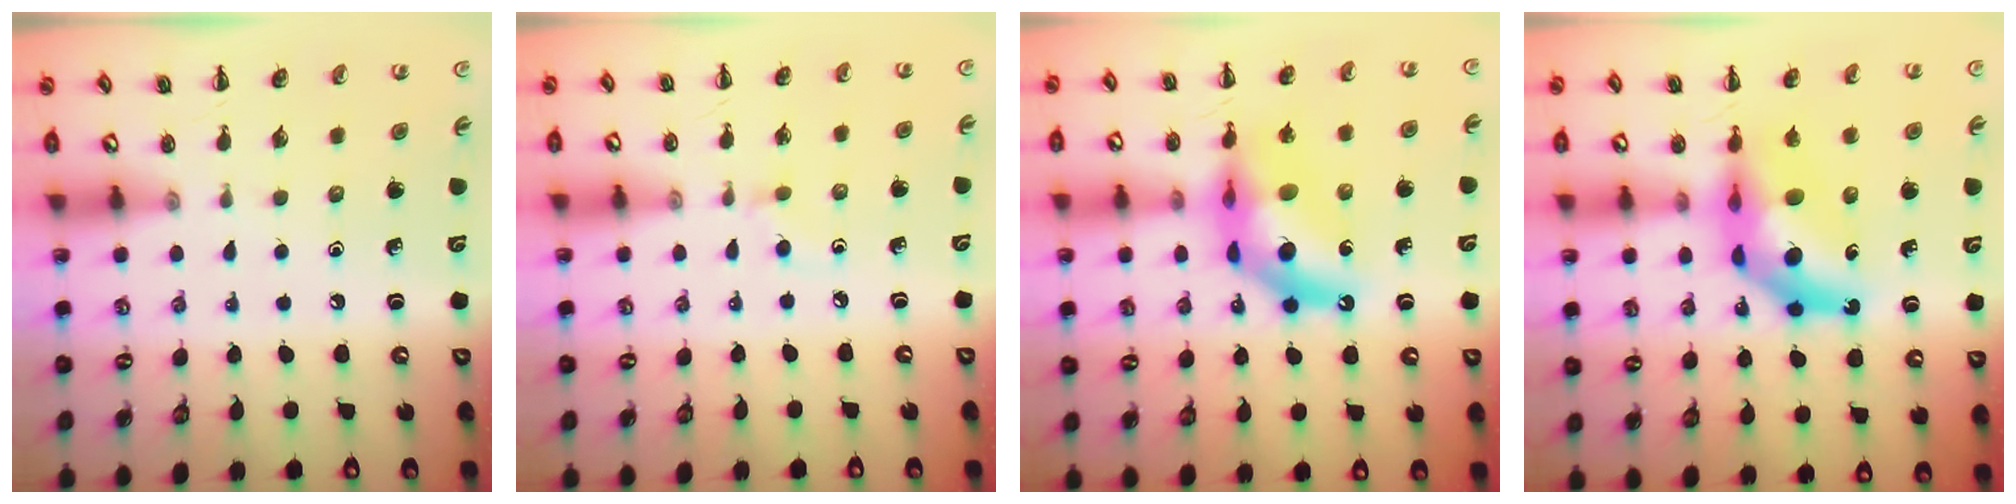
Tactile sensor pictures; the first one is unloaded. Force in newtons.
{"total": 4.1, "press": 3.8, "slide": 1.6}
{"total": 14.5, "press": 14.0, "slide": 4.1}
{"total": 12.0, "press": 11.5, "slide": 3.6}